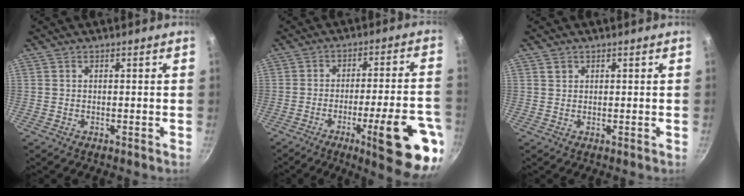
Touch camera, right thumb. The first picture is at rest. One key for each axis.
{"total": 18.8, "fx": -8.4, "fy": 3.8, "fz": 16.4, "tx": -0.189, "ty": 0.031, "tz": -0.112}
{"total": 1.1, "fx": 0.6, "fy": 0.9, "fz": 0.3, "tx": 0.001, "ty": 0.002, "tz": 0.009}